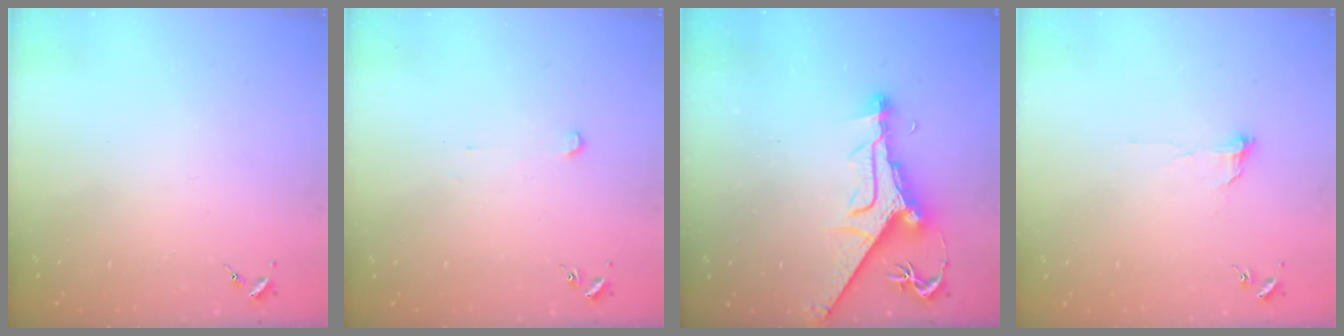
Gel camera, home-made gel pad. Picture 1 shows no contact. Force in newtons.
{"total": 2.5, "press": 2.5, "slide": 0.1}
{"total": 13.3, "press": 13.3, "slide": 1.3}
{"total": 5.5, "press": 5.5, "slide": 0.5}